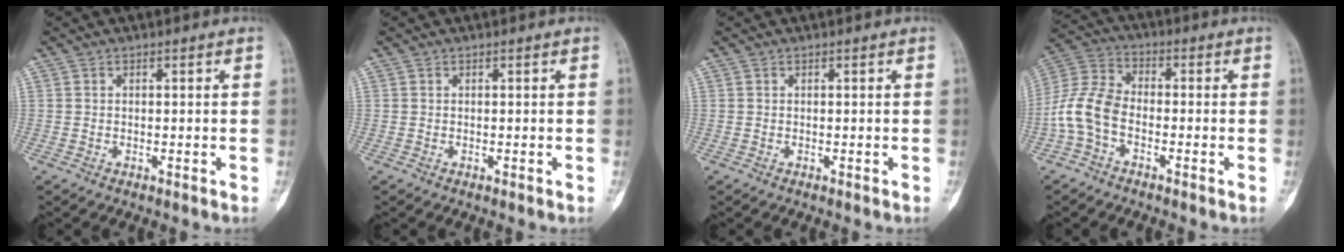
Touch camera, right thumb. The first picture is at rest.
{"total": 0.0}
{"total": 0.0}
{"total": 8.8, "force": [-3.0, 5.4, 6.3], "torque": [-0.135, 0.028, -0.073]}